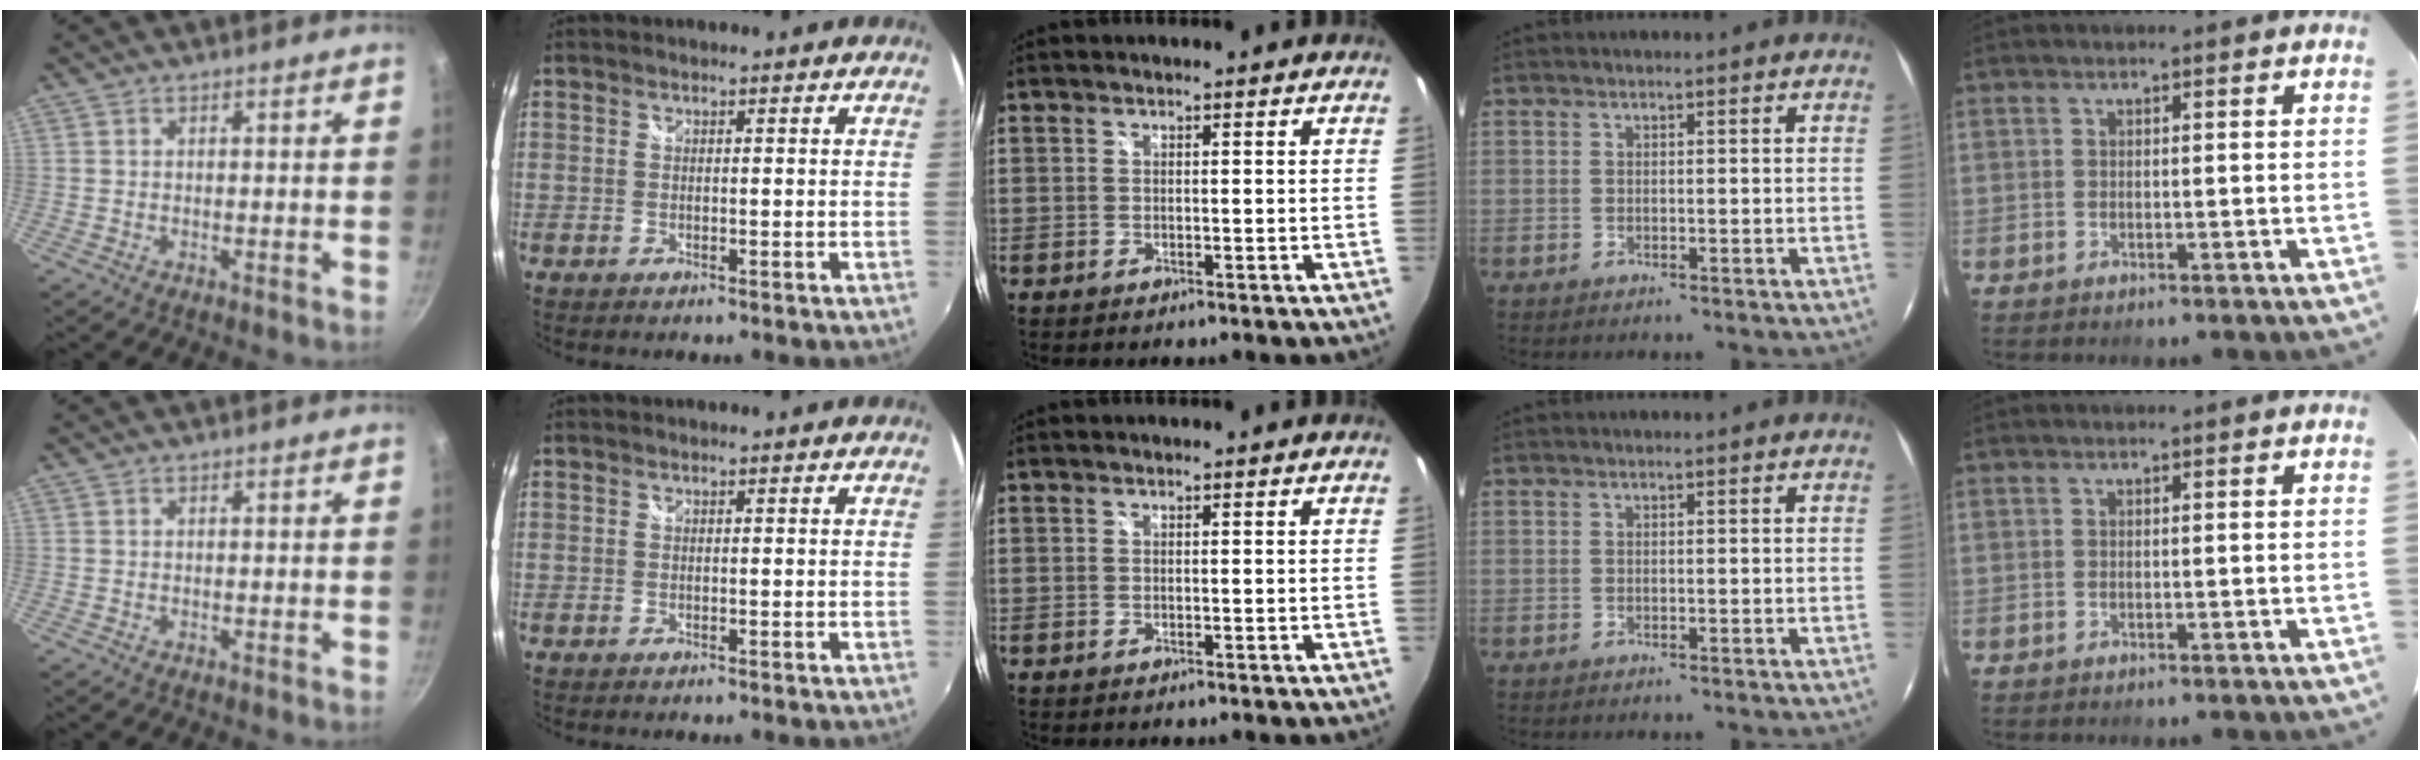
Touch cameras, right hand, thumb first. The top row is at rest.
{}